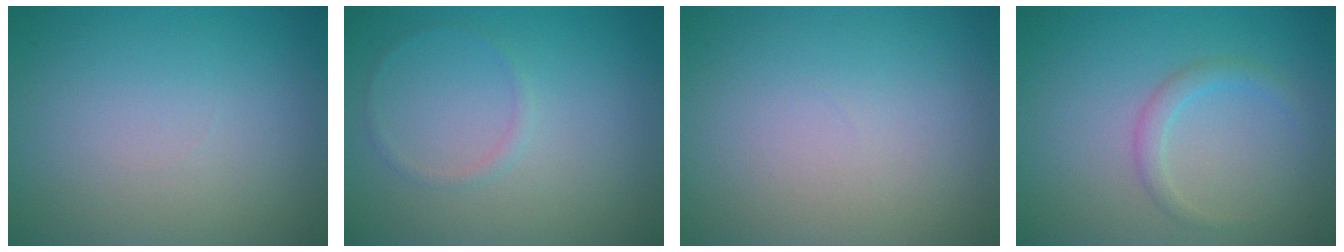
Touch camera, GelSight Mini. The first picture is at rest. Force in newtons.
{"total": 0.8, "press": 0.8, "slide": 0.1}
{"total": 0.0}
{"total": 1.5, "press": 1.5, "slide": 0.1}